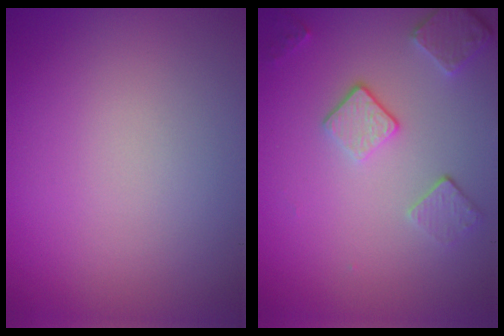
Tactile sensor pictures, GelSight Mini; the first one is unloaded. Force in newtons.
{"total": 3.5, "press": 2.8, "slide": 2.1}